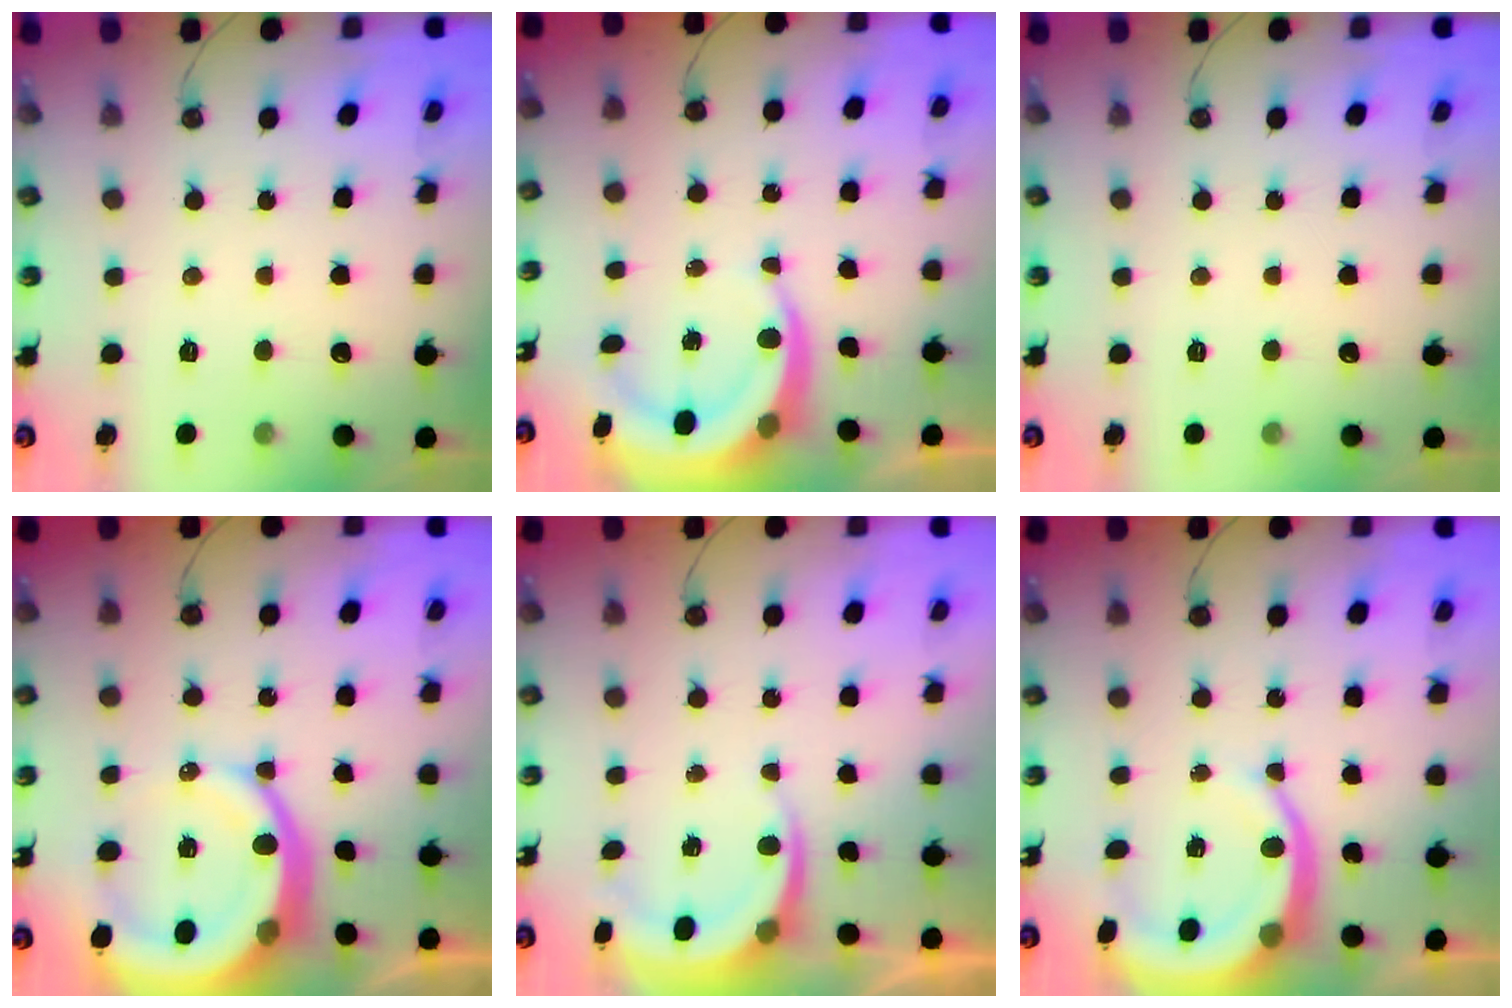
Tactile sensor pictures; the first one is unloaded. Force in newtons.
{"total": 9.1, "press": 9.0, "slide": 1.7}
{"total": 0.0}
{"total": 14.5, "press": 14.4, "slide": 1.7}
{"total": 7.1, "press": 6.9, "slide": 1.6}
{"total": 10.0, "press": 9.9, "slide": 1.2}